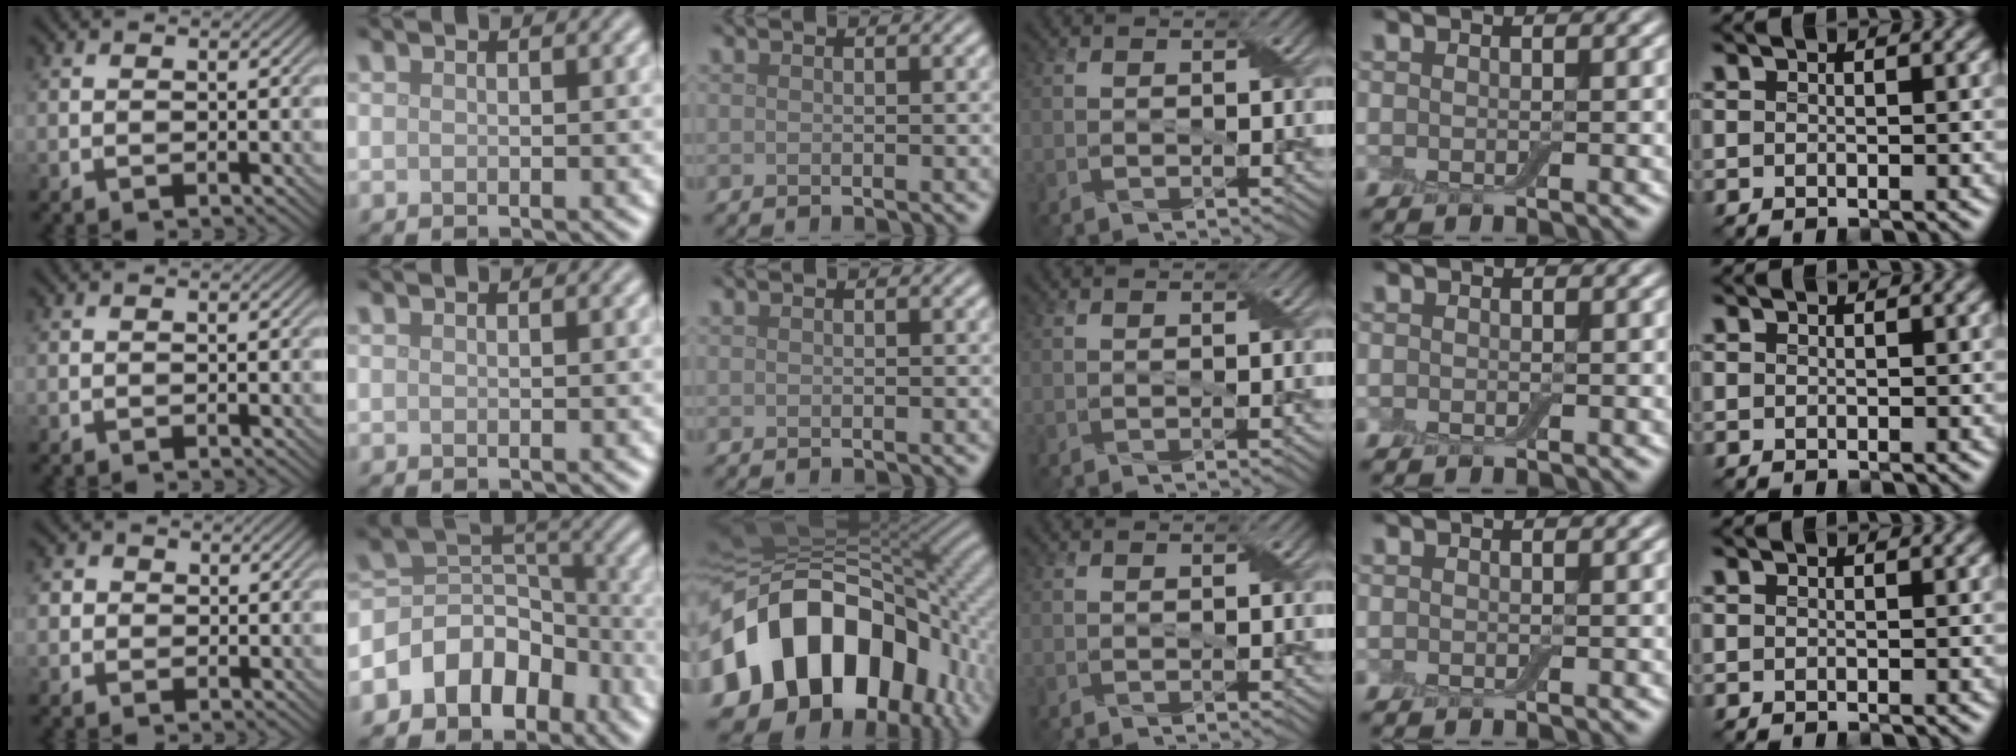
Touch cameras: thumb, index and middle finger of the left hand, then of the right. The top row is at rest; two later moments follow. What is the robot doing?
{"motion": "fold", "object": "cloth"}